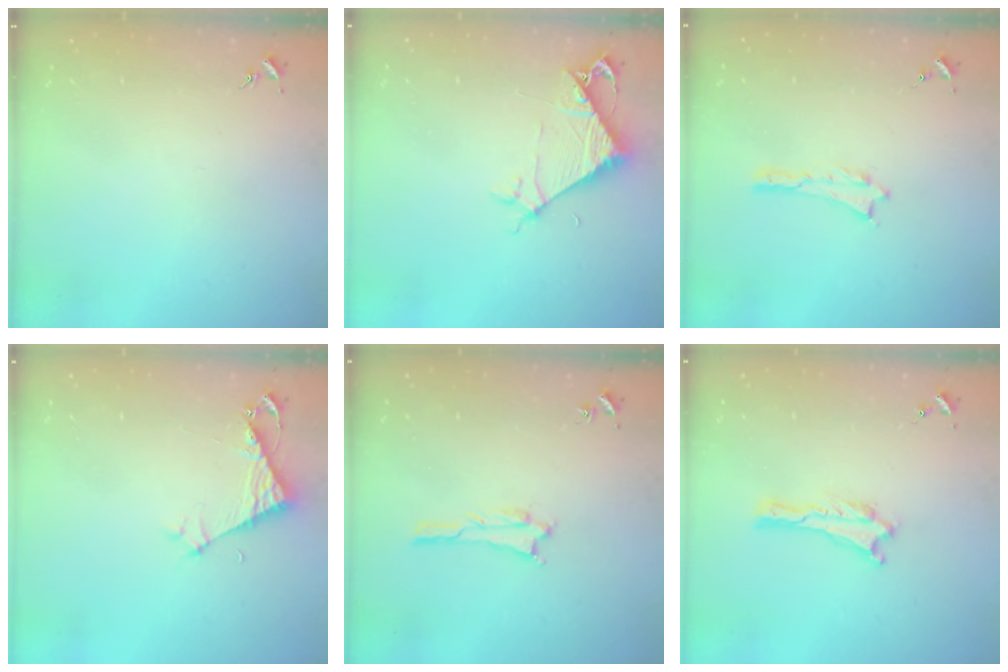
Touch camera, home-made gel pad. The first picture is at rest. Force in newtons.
{"total": 6.1, "press": 6.0, "slide": 0.5}
{"total": 0.0}
{"total": 4.9, "press": 4.9, "slide": 0.2}
{"total": 1.1, "press": 1.1, "slide": 0.1}
{"total": 0.0}